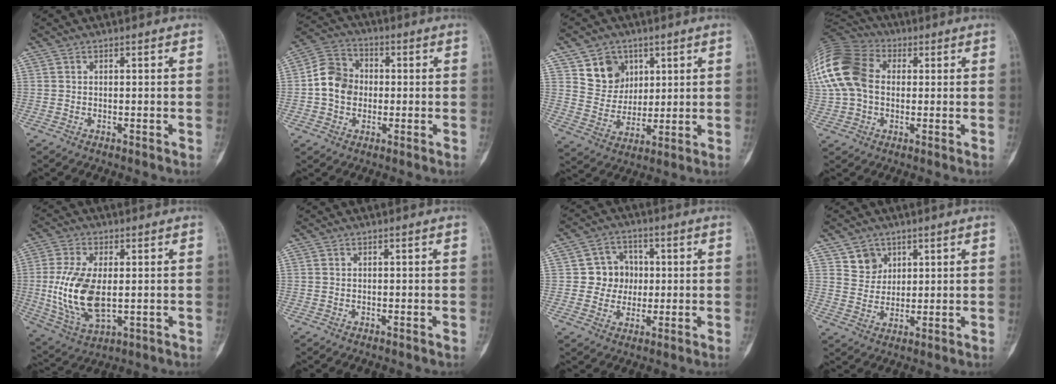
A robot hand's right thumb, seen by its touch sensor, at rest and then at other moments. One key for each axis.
{"total": 9.1, "fx": -0.4, "fy": 7.7, "fz": 4.9, "tx": -0.070, "ty": 0.025, "tz": -0.019}
{"total": 9.1, "fx": 4.5, "fy": 7.5, "fz": 2.6, "tx": -0.009, "ty": -0.025, "tz": 0.087}
{"total": 20.2, "fx": 3.2, "fy": 14.7, "fz": 13.4, "tx": -0.313, "ty": 0.042, "tz": 0.055}
{"total": 14.4, "fx": -0.3, "fy": 7.6, "fz": 12.3, "tx": -0.255, "ty": -0.012, "tz": 0.007}
{"total": 0.0}
{"total": 7.2, "fx": 0.4, "fy": 6.8, "fz": 2.3, "tx": 0.010, "ty": 0.013, "tz": 0.001}
{"total": 4.9, "fx": 2.9, "fy": 3.9, "fz": 0.7, "tx": 0.012, "ty": -0.021, "tz": 0.056}